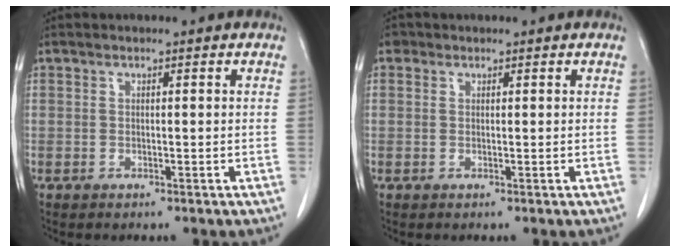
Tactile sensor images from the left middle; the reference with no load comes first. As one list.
[{"total": 0.8, "force": [0.5, 0.6, 0.1], "torque": [0.002, 0.003, 0.006]}]